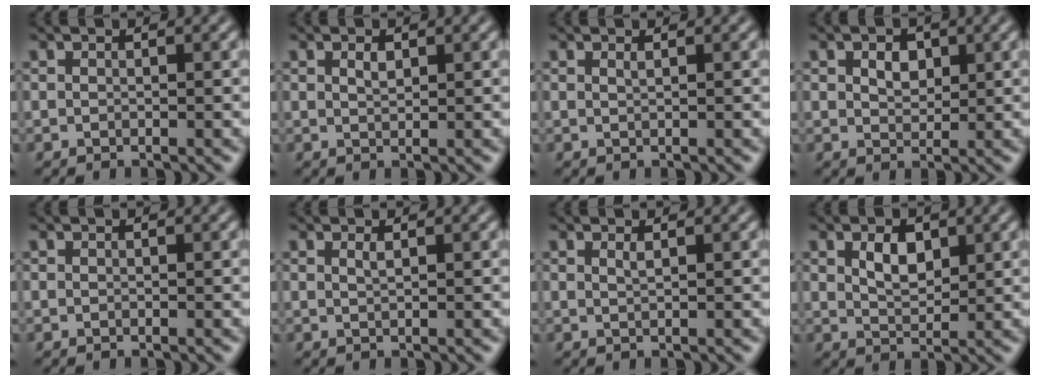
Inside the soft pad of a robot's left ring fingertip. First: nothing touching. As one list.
[{"total": 1.0, "force": [0.5, 0.4, 0.7], "torque": [-0.016, 0.000, 0.011]}, {"total": 0.5, "force": [0.3, 0.1, 0.4], "torque": [-0.003, 0.000, 0.006]}, {"total": 2.1, "force": [0.8, 1.5, 1.3], "torque": [-0.025, 0.000, 0.014]}, {"total": 0.0}, {"total": 0.7, "force": [0.4, 0.2, 0.6], "torque": [-0.007, 0.000, 0.007]}, {"total": 0.7, "force": [0.4, 0.2, 0.5], "torque": [-0.006, -0.001, 0.007]}, {"total": 2.7, "force": [1.1, 1.5, 1.9], "torque": [-0.040, -0.001, 0.022]}]